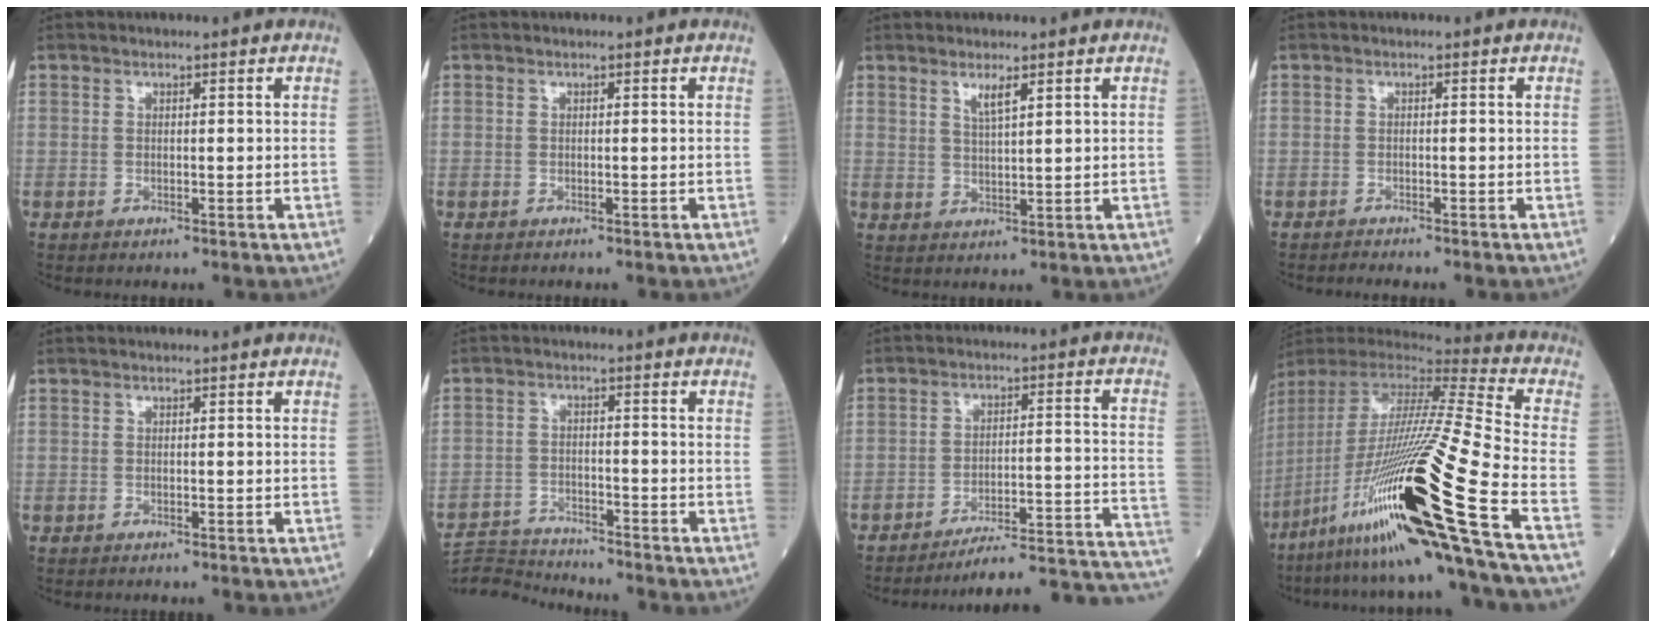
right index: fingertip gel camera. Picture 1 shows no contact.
{"total": 0.0}
{"total": 2.7, "force": [1.8, 0.1, 2.0], "torque": [-0.044, -0.003, 0.039]}
{"total": 1.3, "force": [-1.2, -0.3, 0.3], "torque": [-0.007, -0.001, -0.016]}
{"total": 0.0}
{"total": 6.7, "force": [-6.6, -0.8, -1.0], "torque": [0.013, -0.004, -0.119]}
{"total": 17.9, "force": [-17.3, -1.1, 4.5], "torque": [-0.006, 0.027, -0.225]}
{"total": 32.1, "force": [-14.2, -0.2, 28.9], "torque": [-0.529, -0.057, -0.259]}